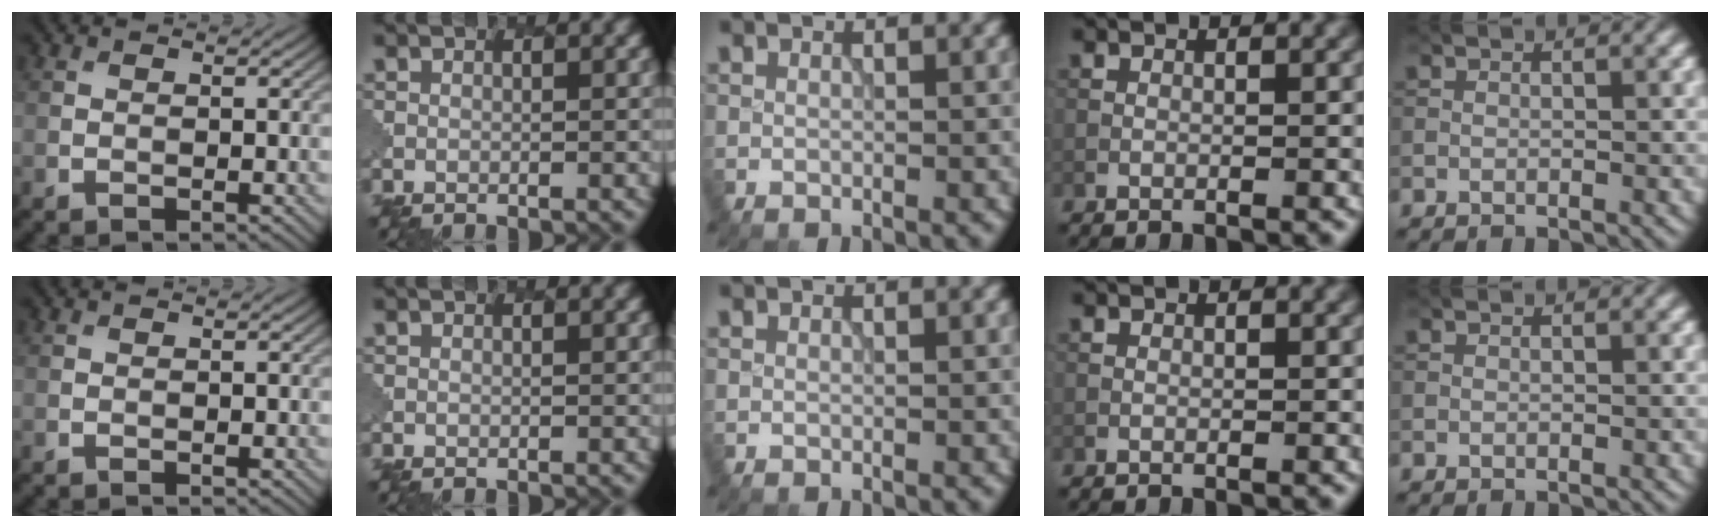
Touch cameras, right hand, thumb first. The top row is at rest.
{}